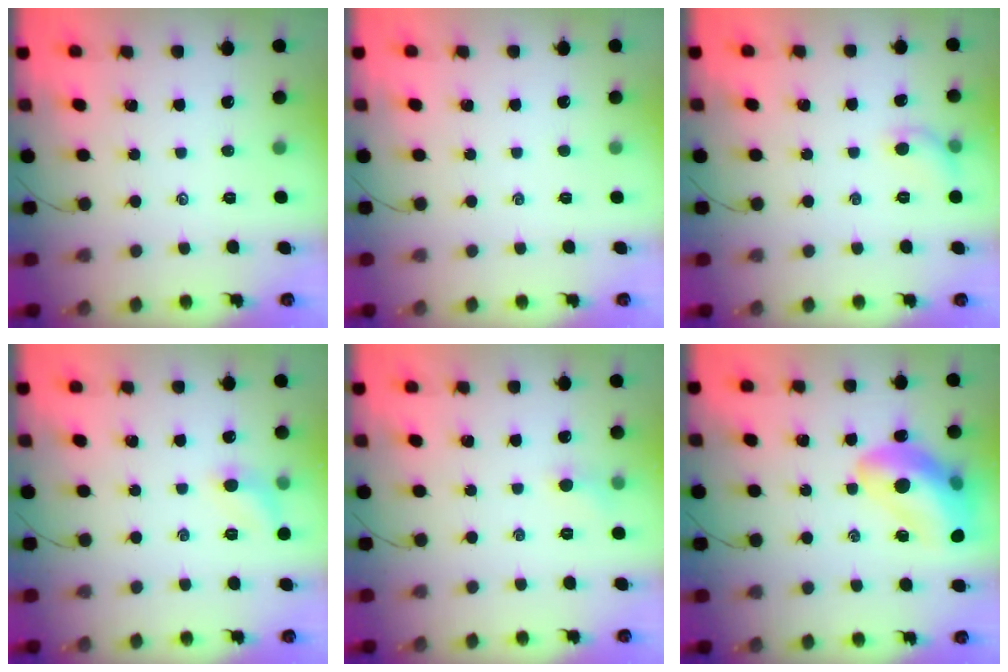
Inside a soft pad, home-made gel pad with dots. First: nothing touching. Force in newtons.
{"total": 0.0}
{"total": 5.6, "press": 5.4, "slide": 1.5}
{"total": 6.9, "press": 6.7, "slide": 1.7}
{"total": 3.1, "press": 2.9, "slide": 1.1}
{"total": 19.5, "press": 19.2, "slide": 3.5}